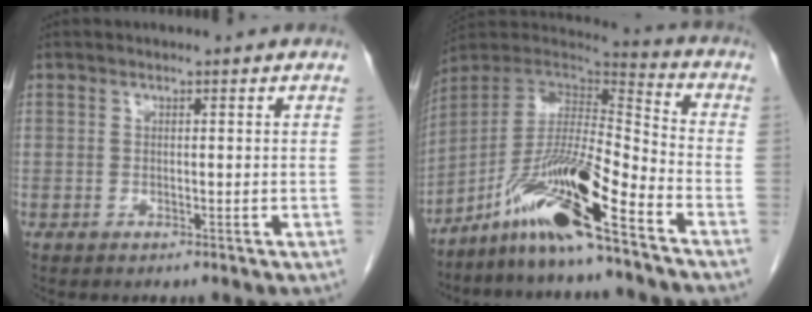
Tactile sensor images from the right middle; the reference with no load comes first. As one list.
[{"total": 14.1, "force": [-9.3, 0.0, 10.6], "torque": [-0.196, -0.001, -0.172]}]